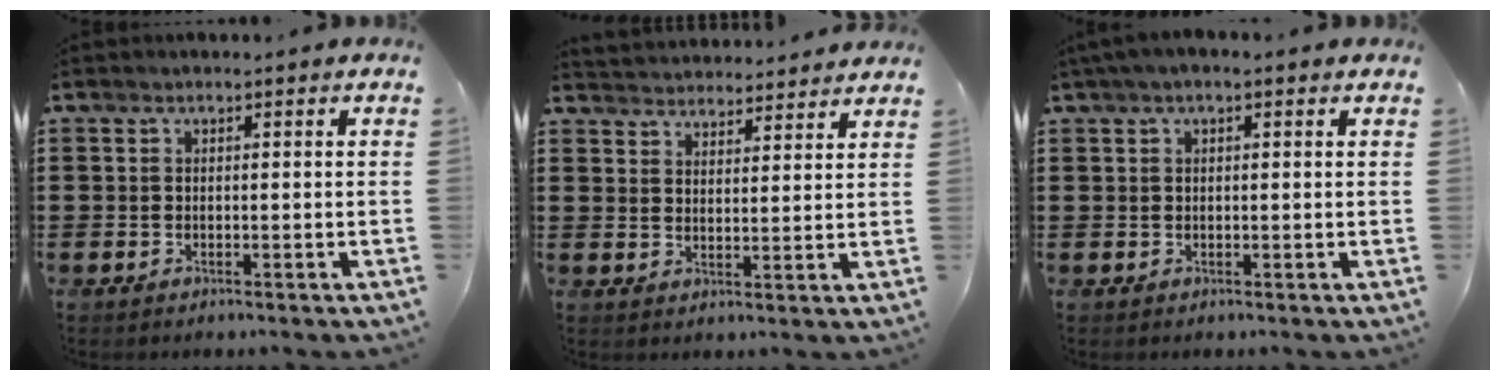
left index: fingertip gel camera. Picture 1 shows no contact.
{"total": 3.6, "force": [3.6, 0.0, -0.5], "torque": [-0.004, -0.017, 0.064]}
{"total": 1.5, "force": [0.6, 0.6, 1.2], "torque": [-0.023, 0.006, 0.009]}